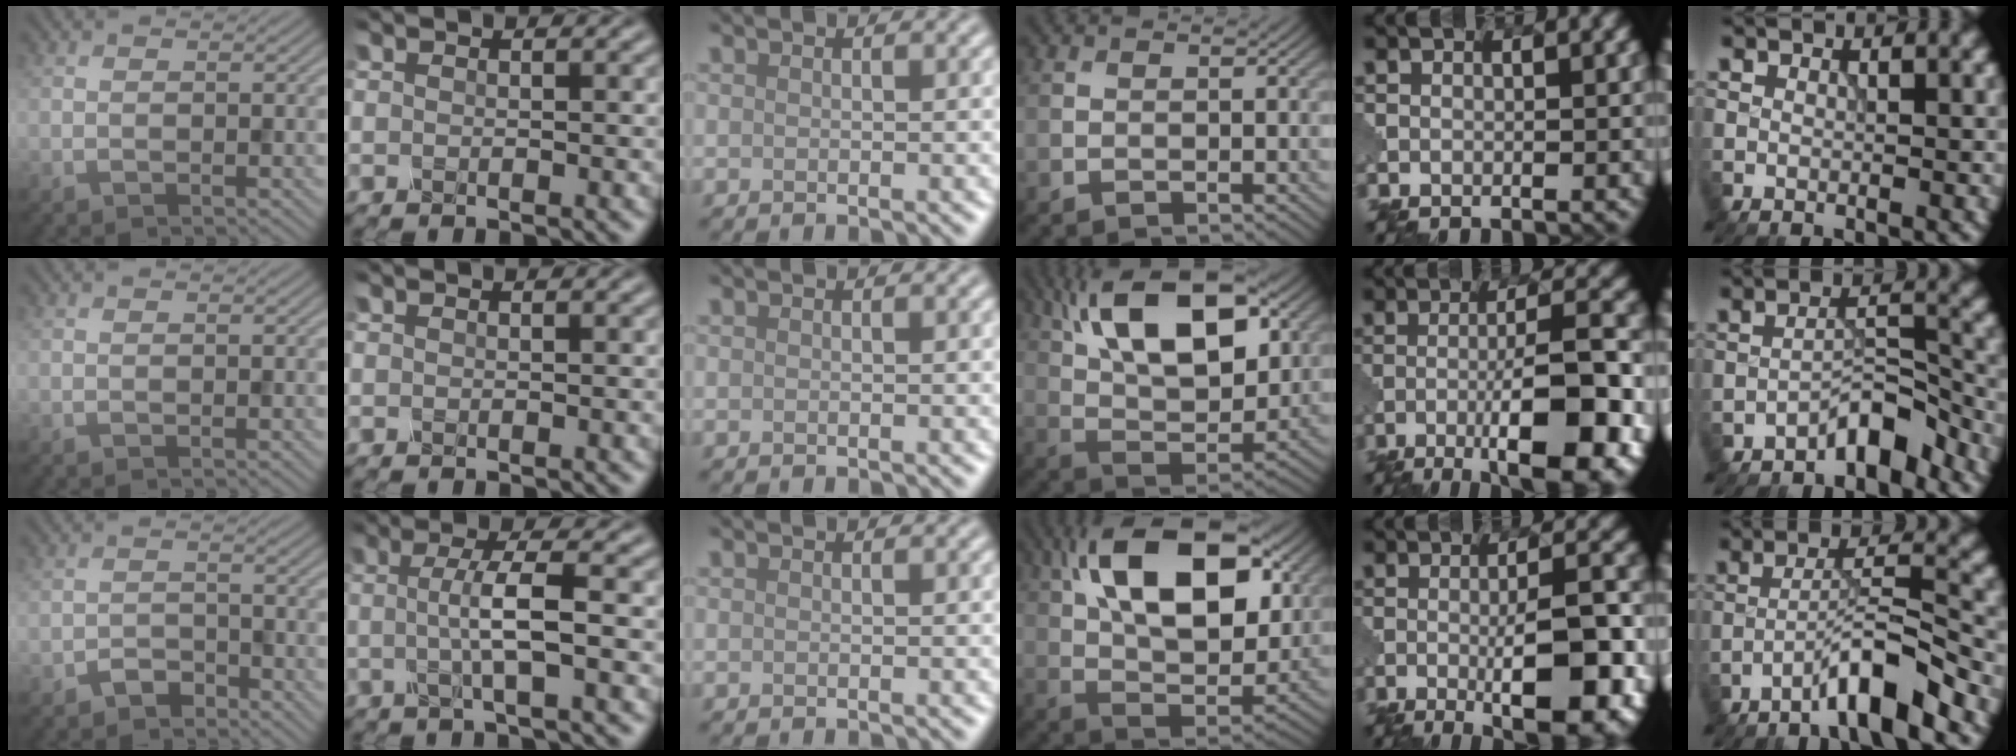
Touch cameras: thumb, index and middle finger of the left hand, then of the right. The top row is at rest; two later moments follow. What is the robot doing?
{"motion": "disassemble", "object": "glue stick"}